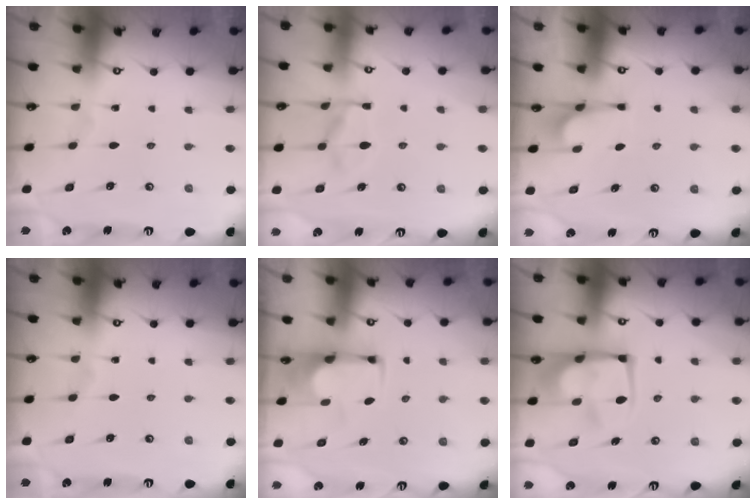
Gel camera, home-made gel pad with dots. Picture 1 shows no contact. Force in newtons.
{"total": 4.6, "press": 4.4, "slide": 1.6}
{"total": 1.0, "press": 0.3, "slide": 1.0}
{"total": 0.0}
{"total": 1.9, "press": 1.6, "slide": 1.0}
{"total": 5.8, "press": 5.7, "slide": 1.1}